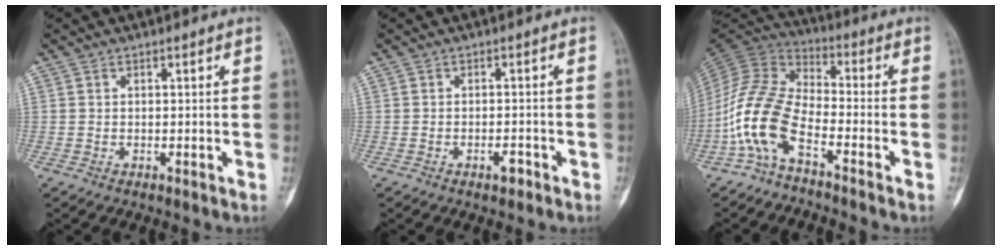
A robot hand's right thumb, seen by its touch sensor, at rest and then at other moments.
{"total": 1.9, "force": [-1.2, 0.8, 1.2], "torque": [-0.019, 0.007, -0.020]}
{"total": 11.2, "force": [-5.7, 4.7, 8.4], "torque": [-0.181, 0.058, -0.129]}